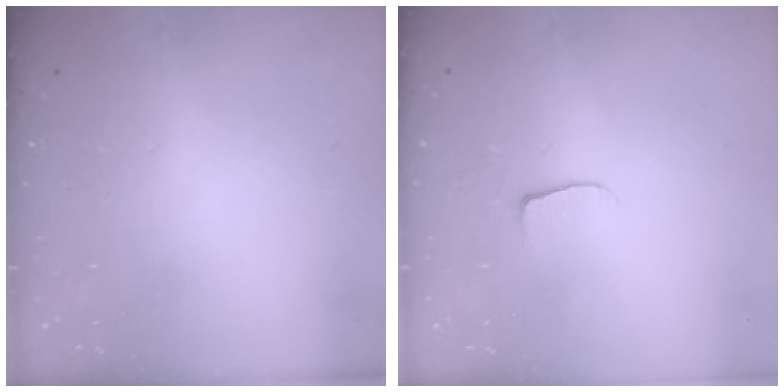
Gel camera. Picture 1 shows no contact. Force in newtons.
{"total": 3.7, "press": 3.7, "slide": 0.5}